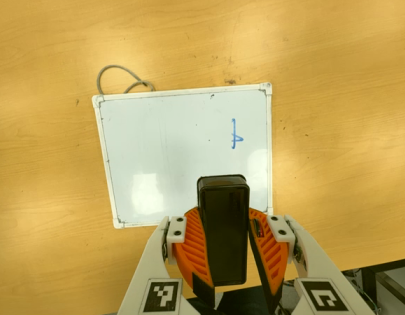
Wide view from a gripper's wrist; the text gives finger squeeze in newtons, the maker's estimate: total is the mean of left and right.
{"total": 11.5, "left": 11.2, "right": 11.8}